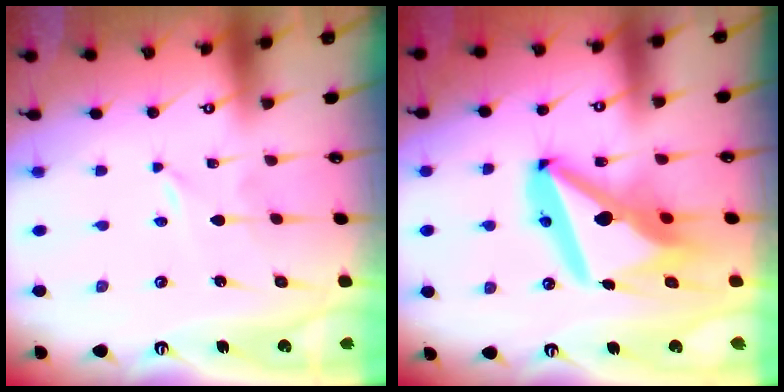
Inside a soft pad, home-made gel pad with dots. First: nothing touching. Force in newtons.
{"total": 18.0, "press": 17.9, "slide": 1.9}